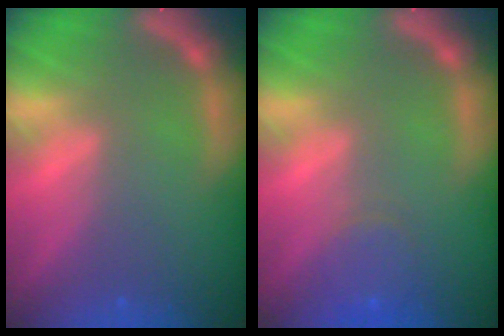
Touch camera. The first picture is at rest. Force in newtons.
{"total": 3.0}